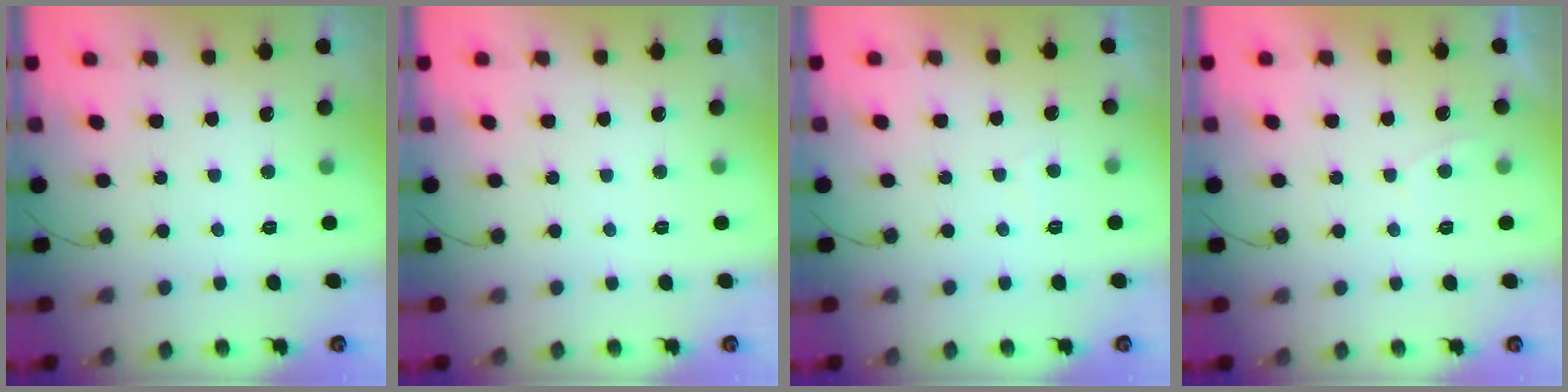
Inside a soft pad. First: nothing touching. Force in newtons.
{"total": 0.0}
{"total": 0.8, "press": 0.7, "slide": 0.3}
{"total": 0.0}